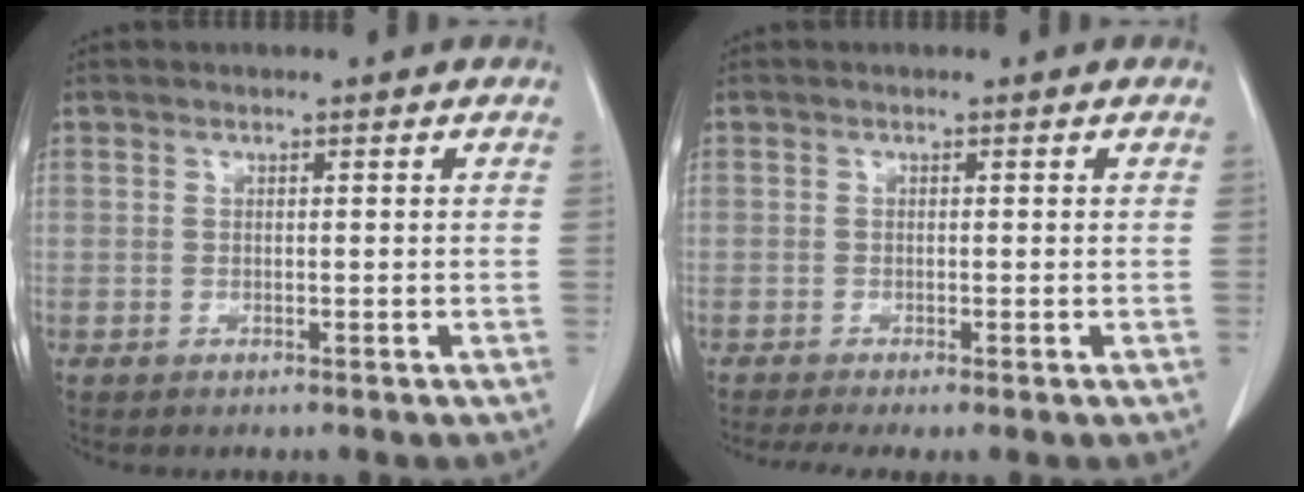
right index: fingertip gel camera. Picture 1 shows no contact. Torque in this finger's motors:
{"motor_torque": [0.46, -0.42, 0.19, 0.04]}